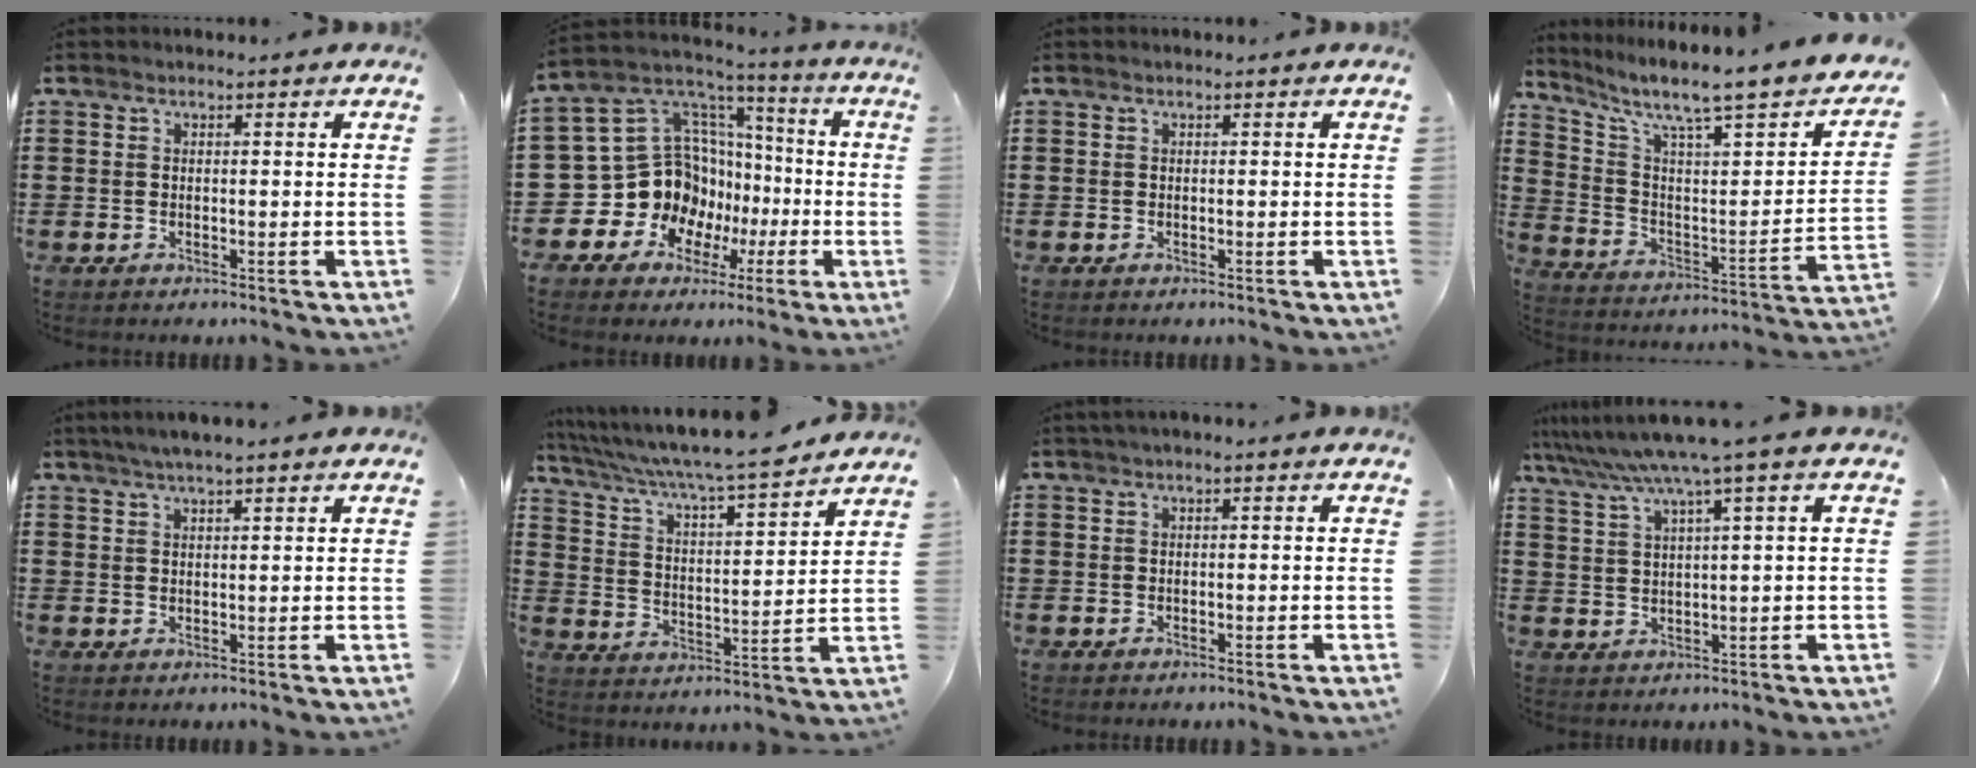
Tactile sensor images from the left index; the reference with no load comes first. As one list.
[{"total": 14.6, "force": [-2.6, 13.2, 5.7], "torque": [-0.166, -0.024, -0.025]}, {"total": 0.0}, {"total": 7.1, "force": [5.5, 0.4, 4.4], "torque": [-0.104, -0.053, 0.080]}, {"total": 2.5, "force": [1.9, 0.1, 1.7], "torque": [-0.035, 0.005, 0.034]}, {"total": 6.3, "force": [5.7, -0.3, 2.7], "torque": [-0.077, -0.041, 0.090]}, {"total": 0.7, "force": [0.0, 0.0, 0.7], "torque": [-0.010, -0.002, 0.001]}, {"total": 6.3, "force": [3.8, -0.6, 4.9], "torque": [-0.108, -0.023, 0.062]}]